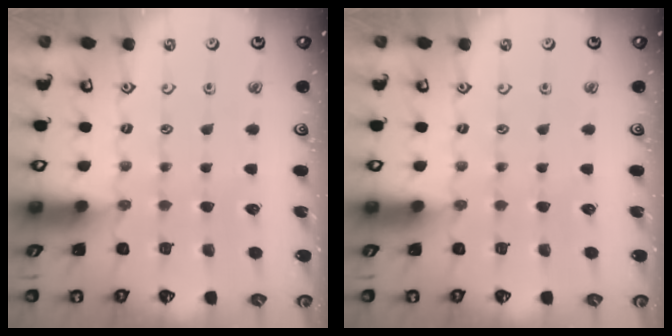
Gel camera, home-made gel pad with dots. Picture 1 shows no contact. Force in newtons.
{"total": 0.0}